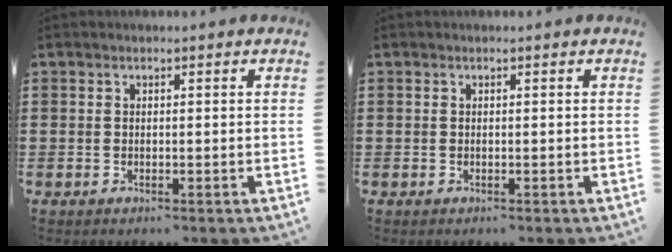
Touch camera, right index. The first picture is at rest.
{"total": 0.0}